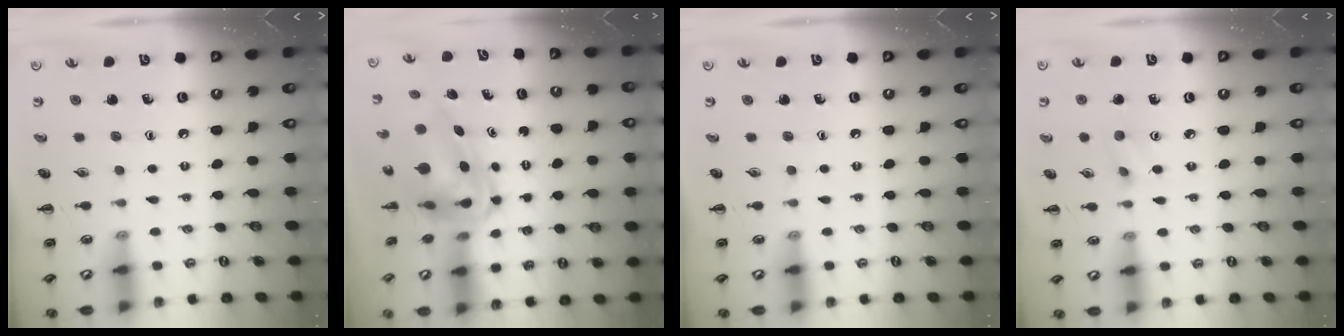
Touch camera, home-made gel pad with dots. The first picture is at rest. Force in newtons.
{"total": 7.6, "press": 7.3, "slide": 2.1}
{"total": 0.0}
{"total": 3.2, "press": 3.1, "slide": 1.0}